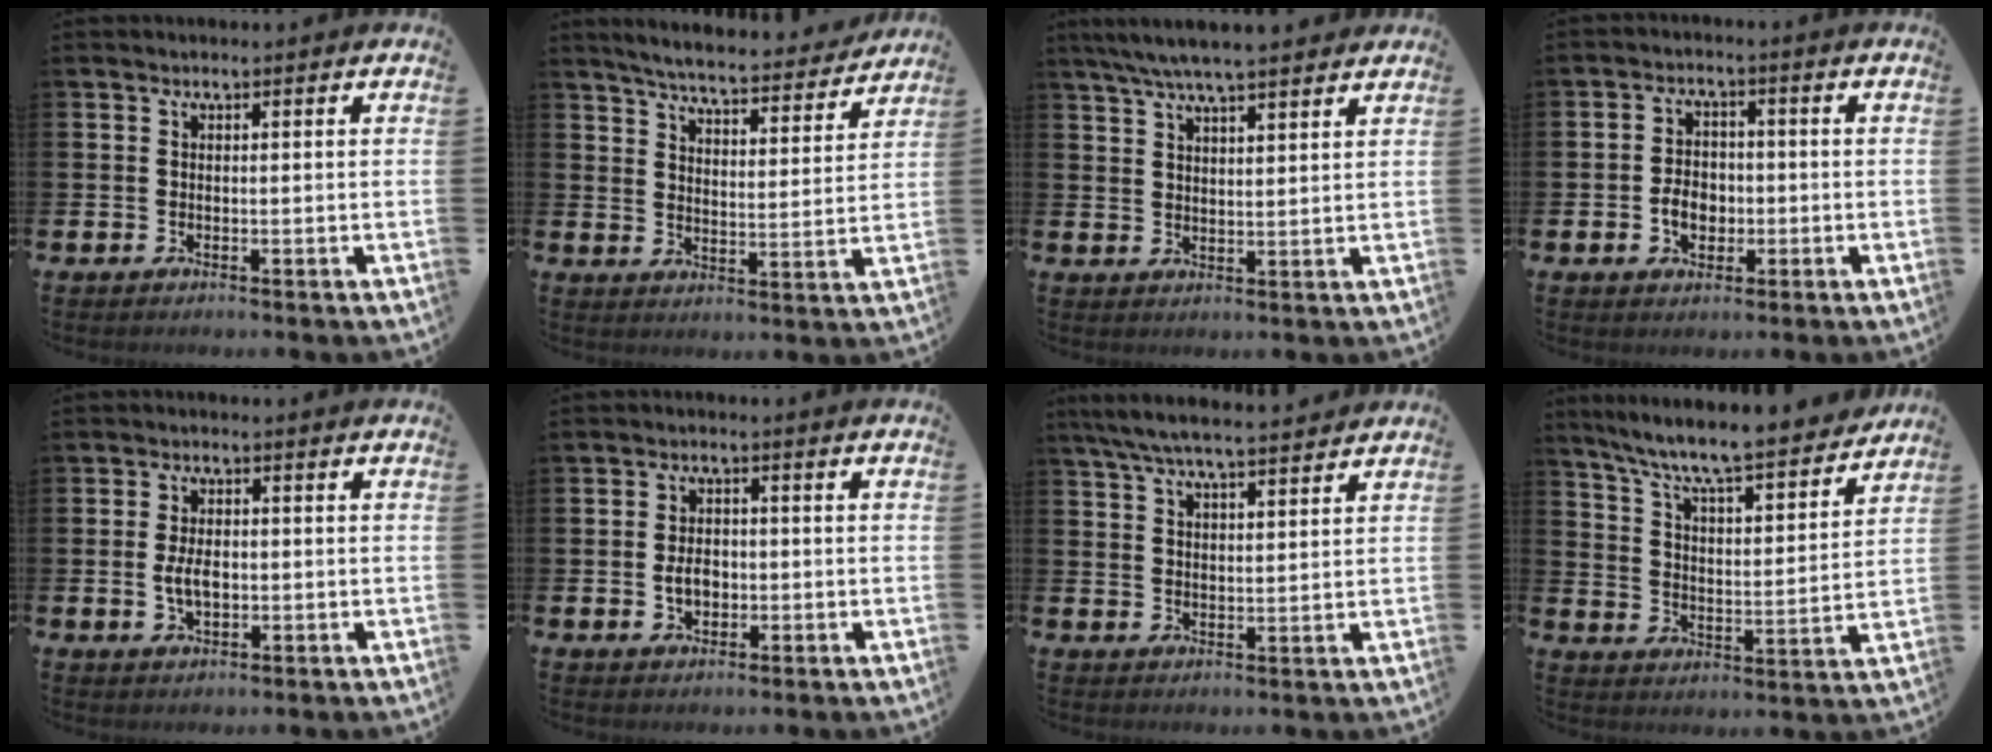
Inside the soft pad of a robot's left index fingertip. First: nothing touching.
{"total": 6.0, "force": [5.8, 0.4, 1.5], "torque": [-0.044, -0.042, 0.096]}
{"total": 6.3, "force": [5.8, 0.6, 2.3], "torque": [-0.054, -0.018, 0.104]}
{"total": 3.9, "force": [-1.0, 2.9, 2.4], "torque": [-0.026, -0.004, -0.027]}
{"total": 3.7, "force": [-0.2, 2.1, 3.1], "torque": [-0.045, 0.000, -0.008]}
{"total": 3.0, "force": [-0.6, 2.1, 2.0], "torque": [-0.016, -0.005, -0.017]}
{"total": 6.3, "force": [5.9, 0.4, 2.2], "torque": [-0.052, -0.025, 0.106]}
{"total": 8.6, "force": [8.0, 0.4, 3.1], "torque": [-0.087, -0.066, 0.131]}